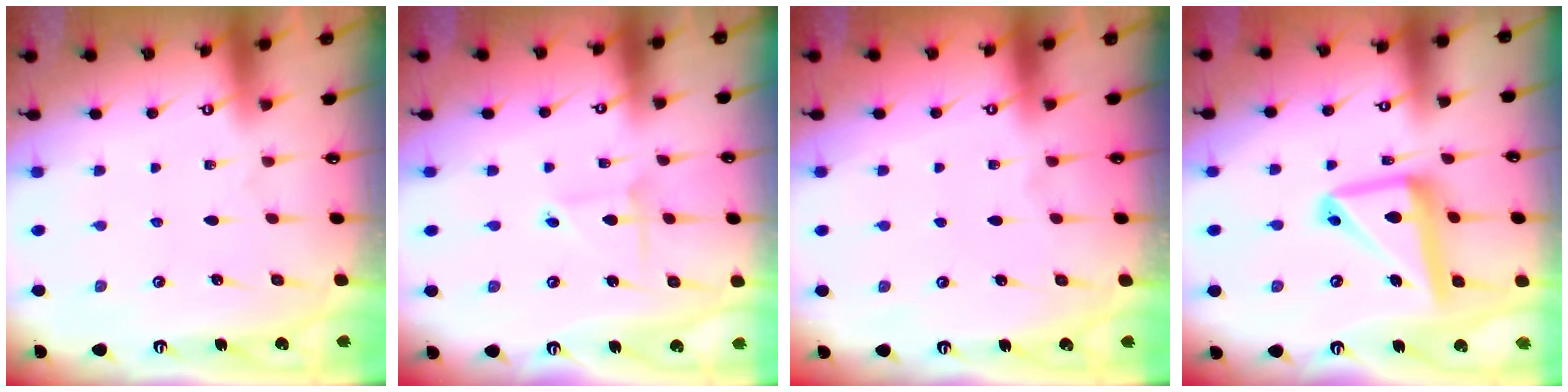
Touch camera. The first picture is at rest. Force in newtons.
{"total": 2.0, "press": 2.0, "slide": 0.2}
{"total": 0.0}
{"total": 15.4, "press": 15.3, "slide": 1.4}